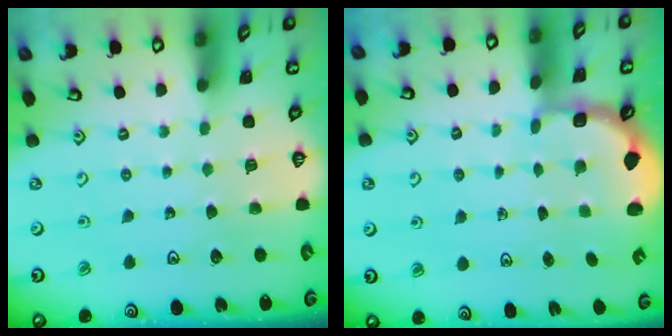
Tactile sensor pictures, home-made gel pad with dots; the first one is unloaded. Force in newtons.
{"total": 2.9, "press": 1.8, "slide": 2.3}